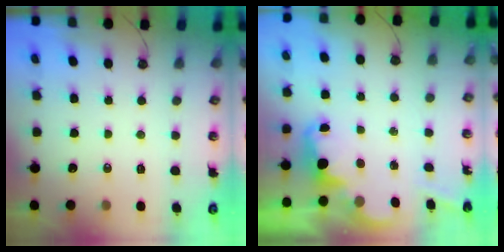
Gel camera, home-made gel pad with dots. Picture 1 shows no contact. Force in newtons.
{"total": 2.4, "press": 2.4, "slide": 0.5}